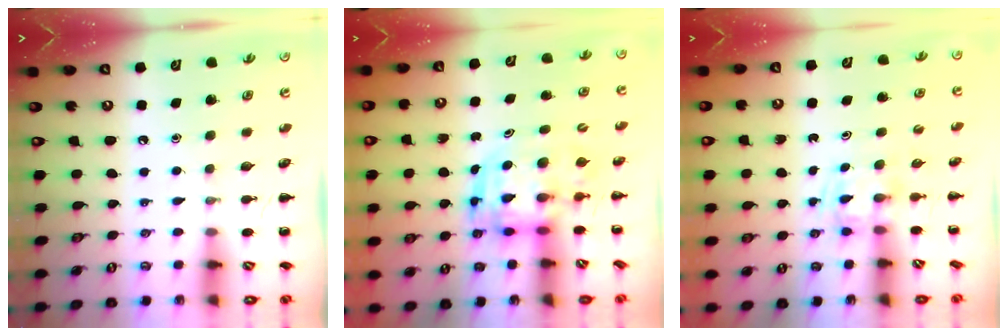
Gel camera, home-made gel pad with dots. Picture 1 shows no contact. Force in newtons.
{"total": 3.7, "press": 3.6, "slide": 0.7}
{"total": 1.5, "press": 1.4, "slide": 0.7}